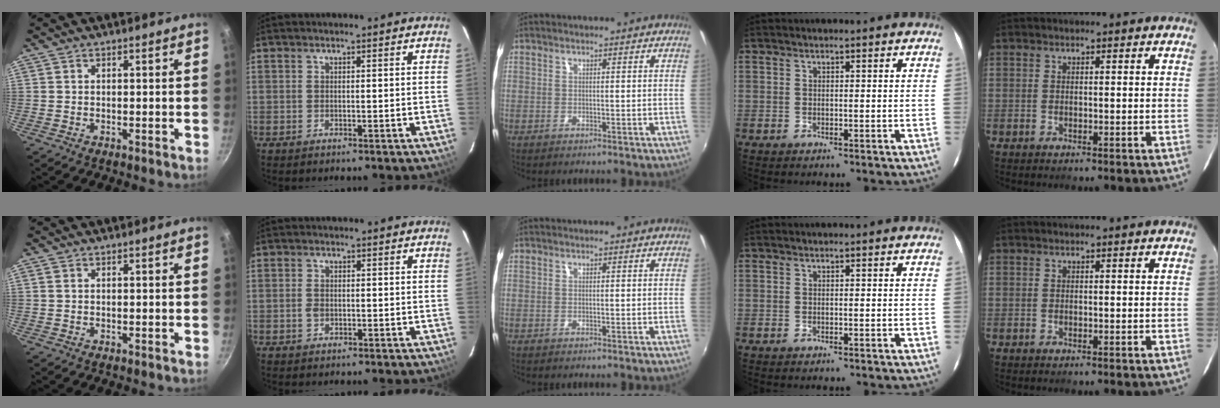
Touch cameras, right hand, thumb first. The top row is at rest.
{"thumb": {"total": 0.7, "force": [0.3, 0.5, 0.4], "torque": [-0.008, 0.002, 0.004]}, "index": {"total": 1.8, "force": [-0.4, 1.2, 1.2], "torque": [-0.026, 0.002, -0.008]}}